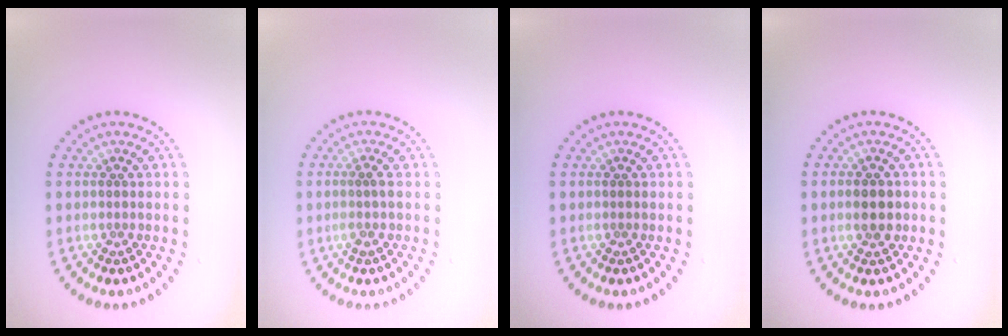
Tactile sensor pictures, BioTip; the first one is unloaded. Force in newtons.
{"total": 1.3, "press": 1.0, "slide": 0.9}
{"total": 0.0}
{"total": 2.4, "press": 2.4, "slide": 0.1}